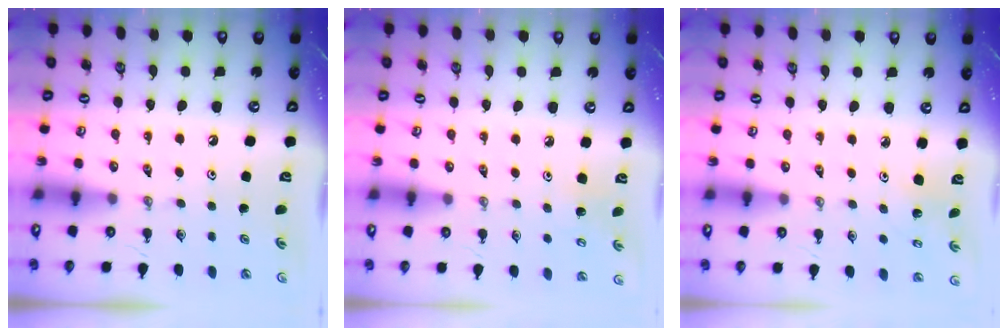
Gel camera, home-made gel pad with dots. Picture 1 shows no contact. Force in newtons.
{"total": 5.5, "press": 5.5, "slide": 1.0}
{"total": 1.7, "press": 1.6, "slide": 0.2}